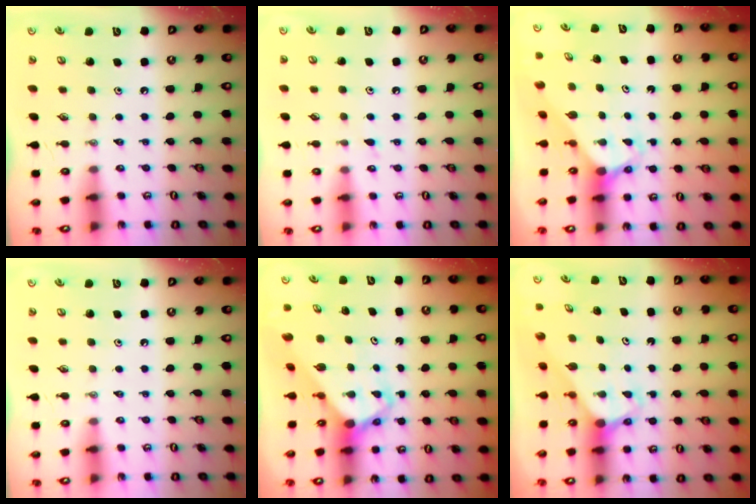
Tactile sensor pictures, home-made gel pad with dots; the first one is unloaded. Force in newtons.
{"total": 5.1, "press": 5.0, "slide": 0.6}
{"total": 3.3, "press": 3.3, "slide": 0.2}
{"total": 0.0}
{"total": 4.3, "press": 4.3, "slide": 0.2}
{"total": 3.0, "press": 3.0, "slide": 0.2}